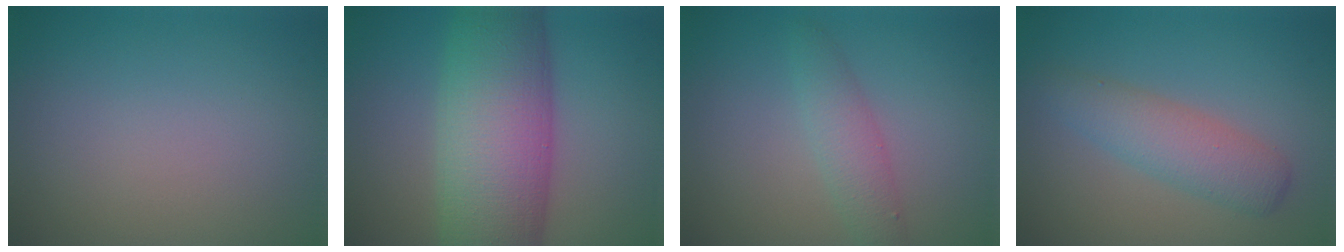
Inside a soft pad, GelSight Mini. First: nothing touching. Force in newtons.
{"total": 12.3, "press": 12.3, "slide": 0.4}
{"total": 2.4, "press": 2.4, "slide": 0.1}
{"total": 3.6, "press": 3.6, "slide": 0.1}